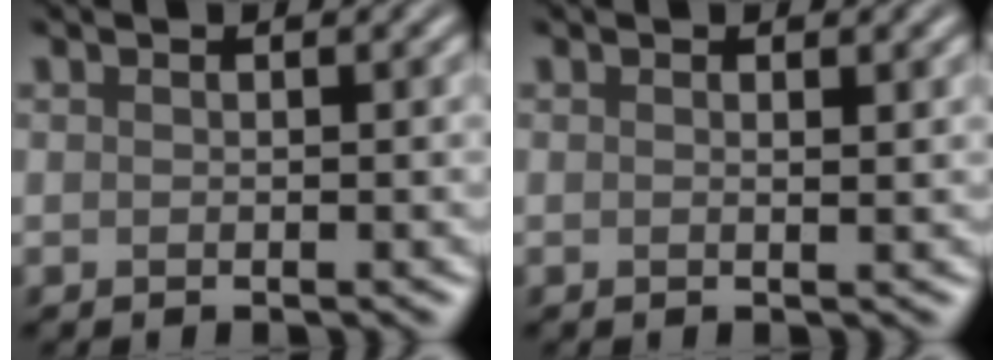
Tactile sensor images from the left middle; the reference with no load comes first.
{"total": 0.6, "force": [0.3, 0.1, 0.6], "torque": [-0.007, -0.002, 0.002]}